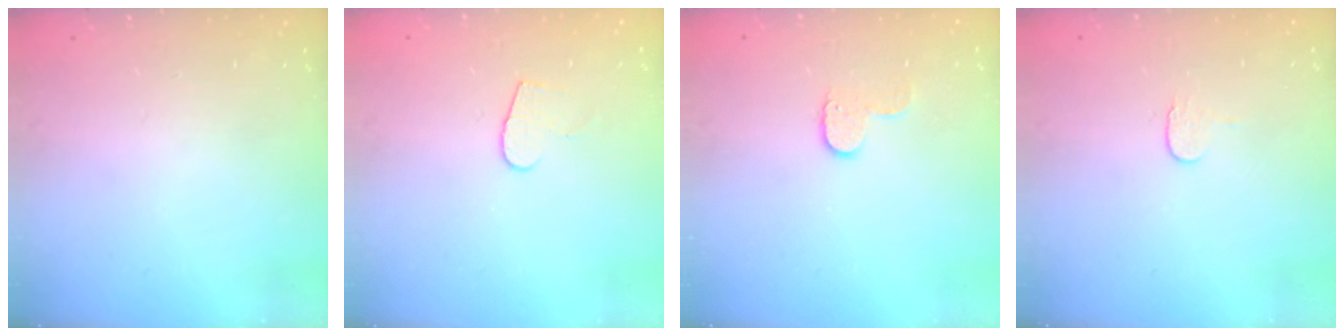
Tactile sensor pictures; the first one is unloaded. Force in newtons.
{"total": 5.8, "press": 5.8, "slide": 0.4}
{"total": 7.2, "press": 7.2, "slide": 0.4}
{"total": 4.0, "press": 3.9, "slide": 0.5}